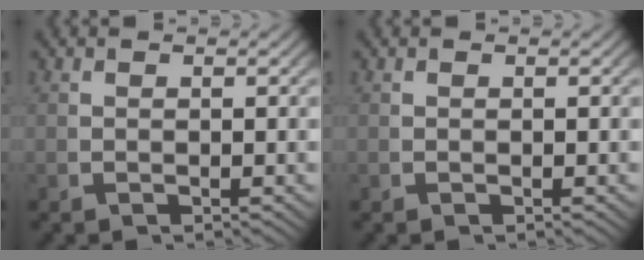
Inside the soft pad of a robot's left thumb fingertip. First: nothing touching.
{"total": 0.0}